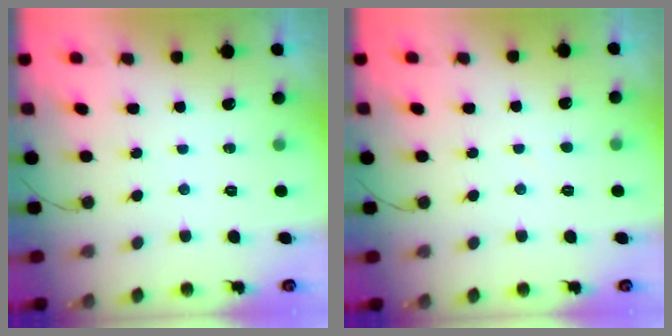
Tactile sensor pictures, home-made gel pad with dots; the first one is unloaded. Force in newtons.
{"total": 2.1, "press": 2.1, "slide": 0.1}